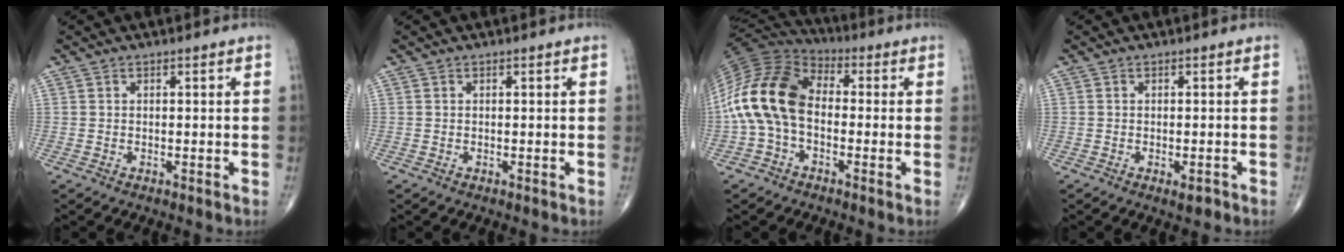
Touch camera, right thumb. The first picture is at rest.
{"total": 0.0}
{"total": 16.2, "force": [-1.4, 10.5, 12.3], "torque": [-0.246, 0.037, -0.037]}
{"total": 1.8, "force": [-0.9, 0.7, 1.4], "torque": [-0.016, -0.001, -0.012]}